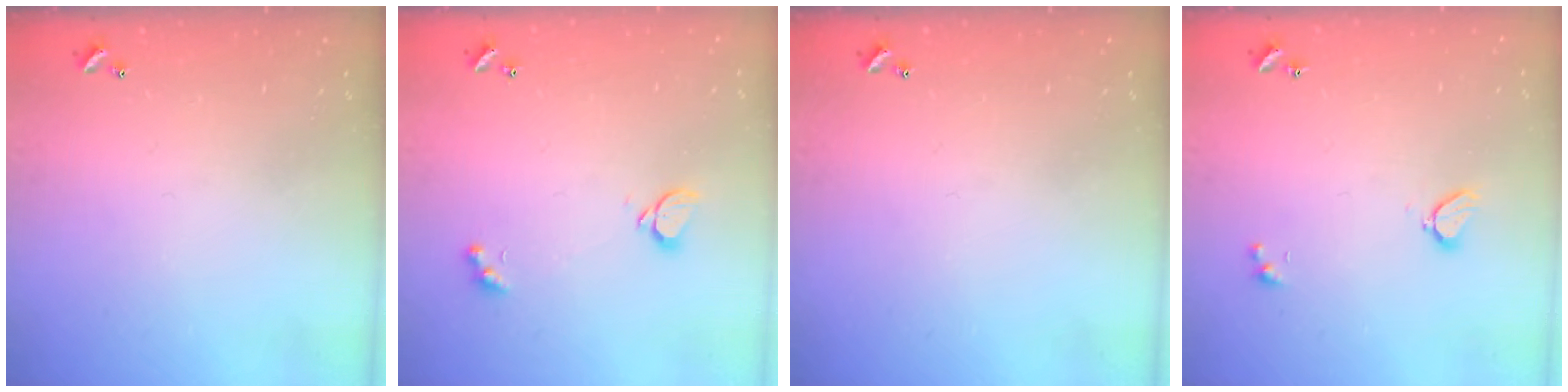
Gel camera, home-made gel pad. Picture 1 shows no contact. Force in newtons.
{"total": 1.9, "press": 1.7, "slide": 0.8}
{"total": 0.0}
{"total": 1.8, "press": 1.7, "slide": 0.4}